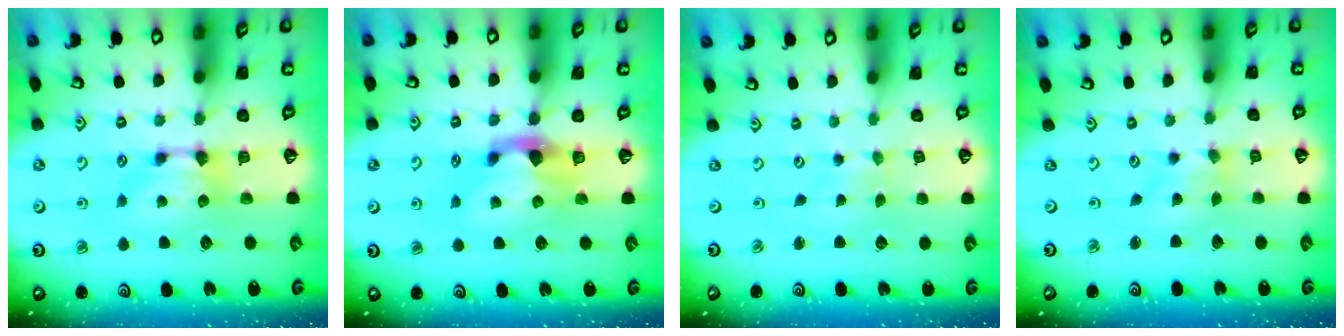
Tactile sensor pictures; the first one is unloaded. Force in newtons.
{"total": 2.3, "press": 1.9, "slide": 1.2}
{"total": 5.4, "press": 5.4, "slide": 0.2}
{"total": 2.9, "press": 2.7, "slide": 0.9}